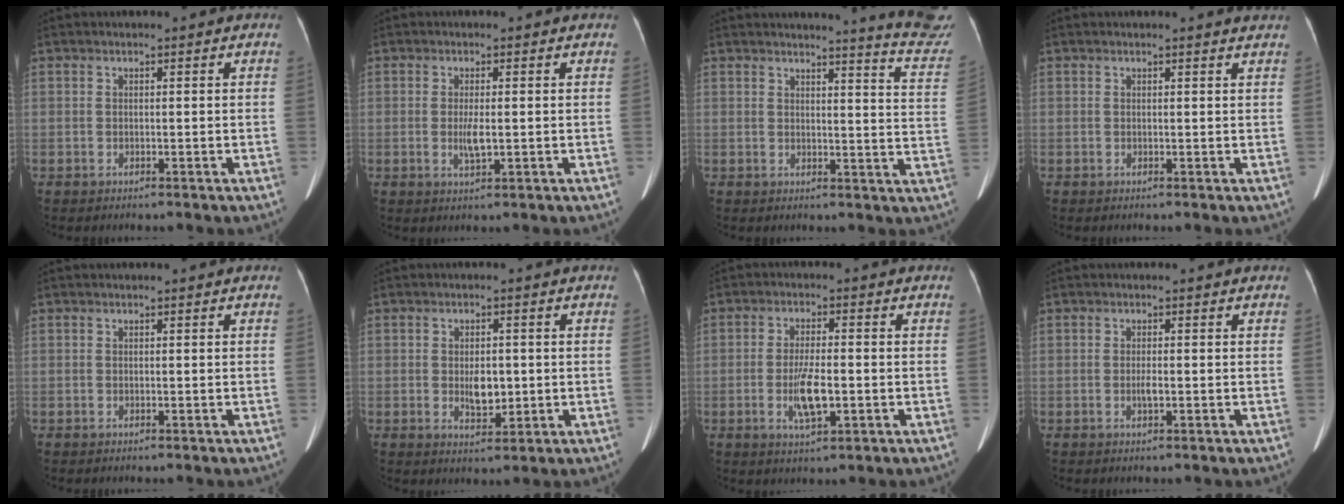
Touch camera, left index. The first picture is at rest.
{"total": 2.6, "force": [-0.2, 0.5, 2.5], "torque": [-0.052, -0.004, 0.000]}
{"total": 12.5, "force": [12.3, -1.4, 1.7], "torque": [-0.010, -0.118, 0.109]}
{"total": 1.7, "force": [1.6, -0.3, 0.3], "torque": [-0.017, -0.009, 0.009]}
{"total": 0.0}
{"total": 4.1, "force": [-0.3, 2.2, 3.4], "torque": [-0.059, -0.002, 0.004]}
{"total": 5.8, "force": [-1.5, 1.4, 5.4], "torque": [-0.109, -0.004, -0.021]}
{"total": 1.2, "force": [-0.3, 0.2, 1.1], "torque": [-0.024, -0.001, -0.004]}